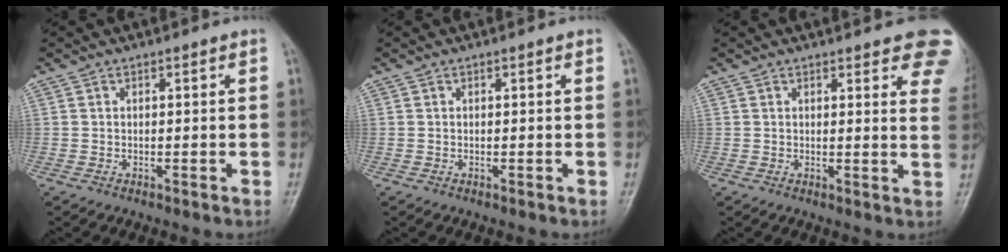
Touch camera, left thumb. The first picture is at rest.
{"total": 0.0}
{"total": 10.4, "force": [7.2, 3.2, 6.9], "torque": [-0.048, -0.027, 0.066]}